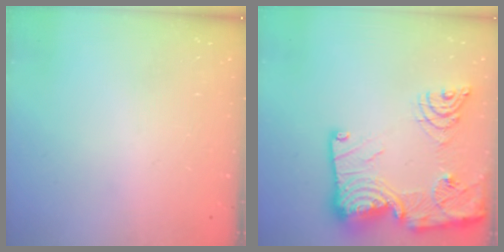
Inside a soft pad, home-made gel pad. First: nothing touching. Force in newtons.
{"total": 25.2, "press": 25.1, "slide": 2.6}